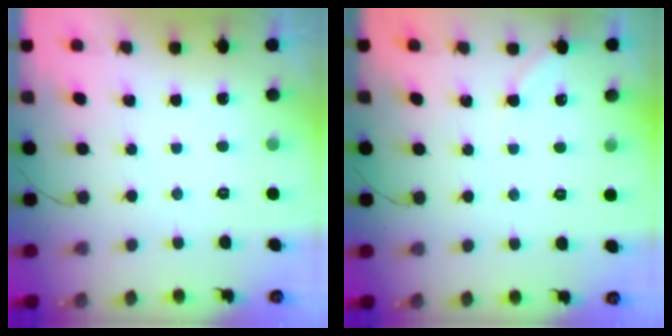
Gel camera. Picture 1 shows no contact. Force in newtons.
{"total": 2.9, "press": 2.8, "slide": 0.6}